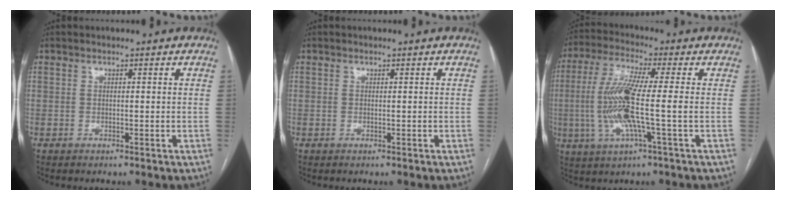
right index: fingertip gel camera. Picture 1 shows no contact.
{"total": 0.0}
{"total": 11.7, "force": [-1.1, 0.3, 11.7], "torque": [-0.249, 0.002, -0.029]}